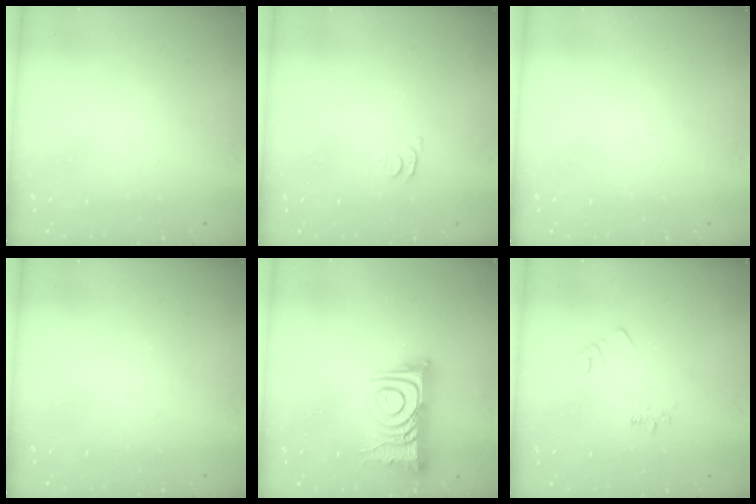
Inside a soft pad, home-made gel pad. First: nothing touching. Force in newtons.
{"total": 3.4, "press": 3.4, "slide": 0.5}
{"total": 0.0}
{"total": 0.0}
{"total": 14.0, "press": 14.0, "slide": 1.0}
{"total": 3.3, "press": 3.3, "slide": 0.4}